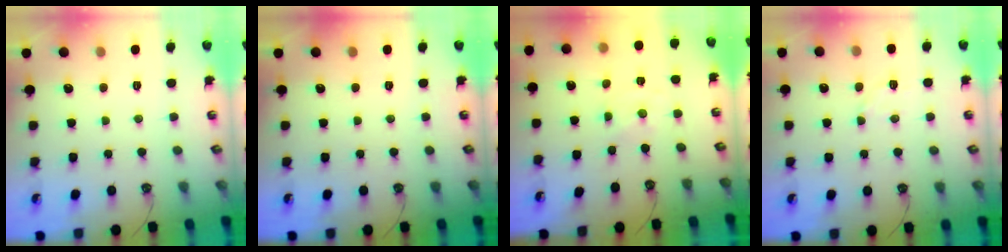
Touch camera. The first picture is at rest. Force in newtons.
{"total": 0.0}
{"total": 0.0}
{"total": 3.0, "press": 2.9, "slide": 0.5}